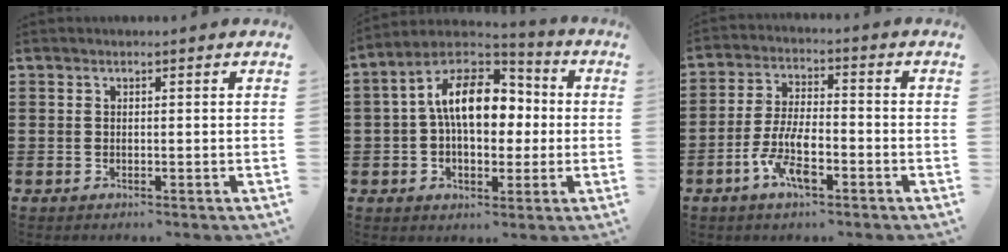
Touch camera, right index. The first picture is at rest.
{"total": 12.4, "force": [1.7, 7.5, 9.8], "torque": [-0.190, 0.011, 0.028]}
{"total": 7.9, "force": [-3.5, 3.0, 6.4], "torque": [-0.143, -0.005, -0.067]}